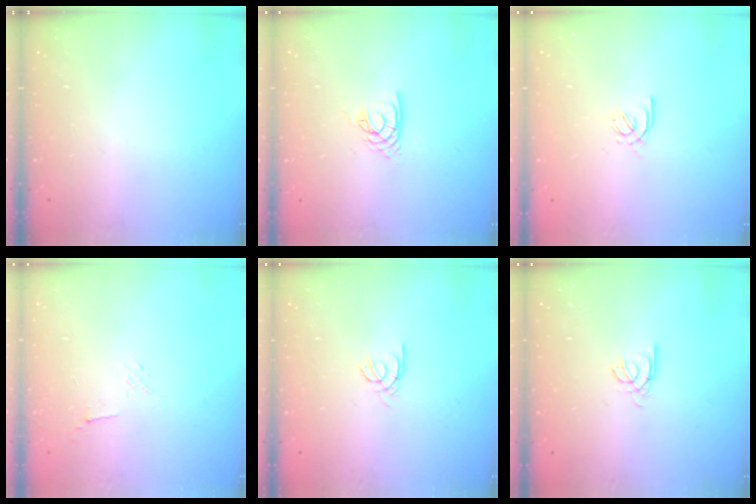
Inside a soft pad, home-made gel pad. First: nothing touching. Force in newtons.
{"total": 3.2, "press": 3.2, "slide": 0.2}
{"total": 1.7, "press": 1.6, "slide": 0.5}
{"total": 2.9, "press": 2.8, "slide": 0.8}
{"total": 2.2, "press": 2.2, "slide": 0.2}
{"total": 2.0, "press": 1.9, "slide": 0.4}